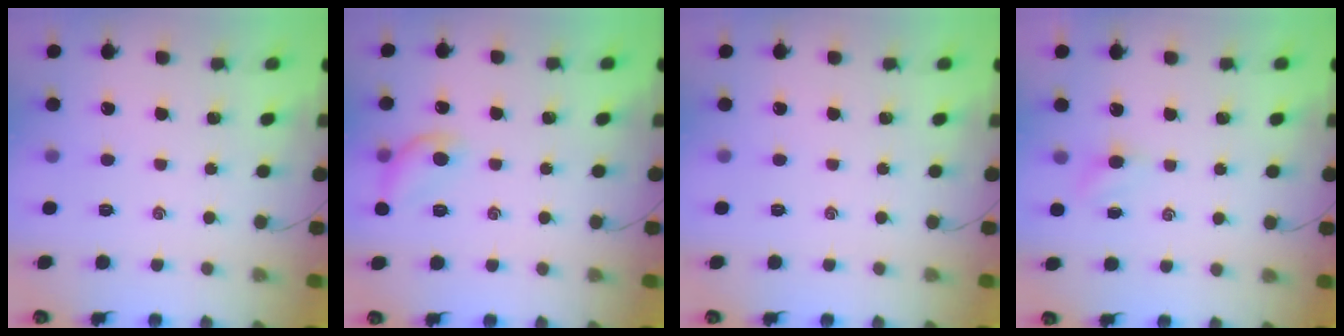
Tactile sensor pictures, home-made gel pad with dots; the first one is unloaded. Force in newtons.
{"total": 8.8, "press": 8.8, "slide": 0.5}
{"total": 0.0}
{"total": 3.2, "press": 3.0, "slide": 1.2}